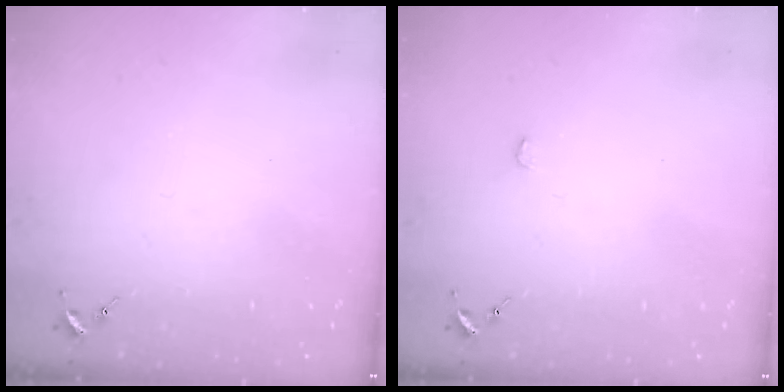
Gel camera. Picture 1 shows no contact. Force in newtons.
{"total": 1.3, "press": 1.3, "slide": 0.1}